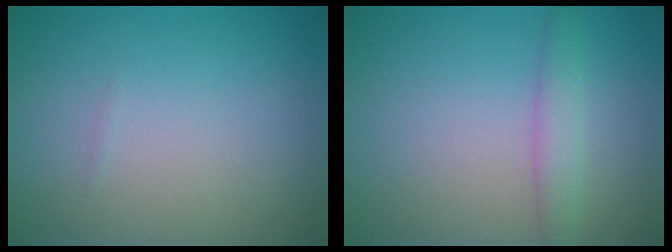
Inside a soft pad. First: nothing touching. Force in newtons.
{"total": 2.2, "press": 2.2, "slide": 0.1}